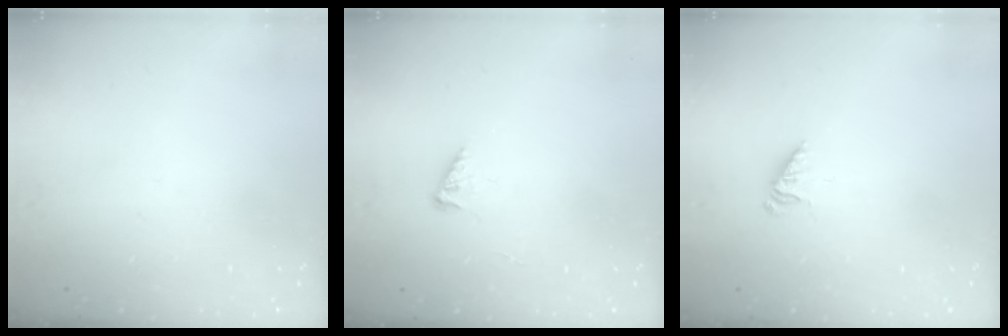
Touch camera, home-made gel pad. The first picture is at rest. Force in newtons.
{"total": 2.7, "press": 2.7, "slide": 0.4}
{"total": 2.4, "press": 2.4, "slide": 0.1}